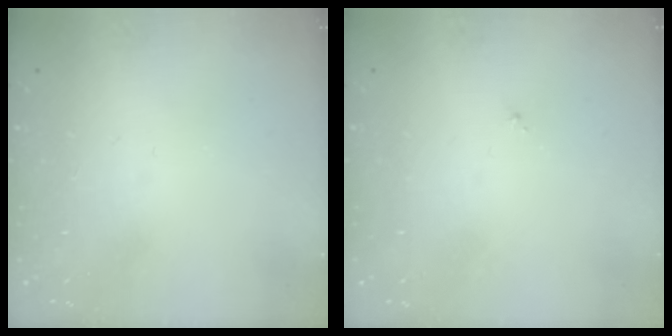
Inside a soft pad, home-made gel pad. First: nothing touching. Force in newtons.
{"total": 0.8, "press": 0.7, "slide": 0.3}